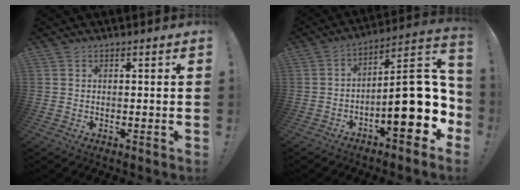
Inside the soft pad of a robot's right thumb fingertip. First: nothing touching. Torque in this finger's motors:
{"motor_torque": [2.34, 2.67, 1.46, -1.31, 0.15]}